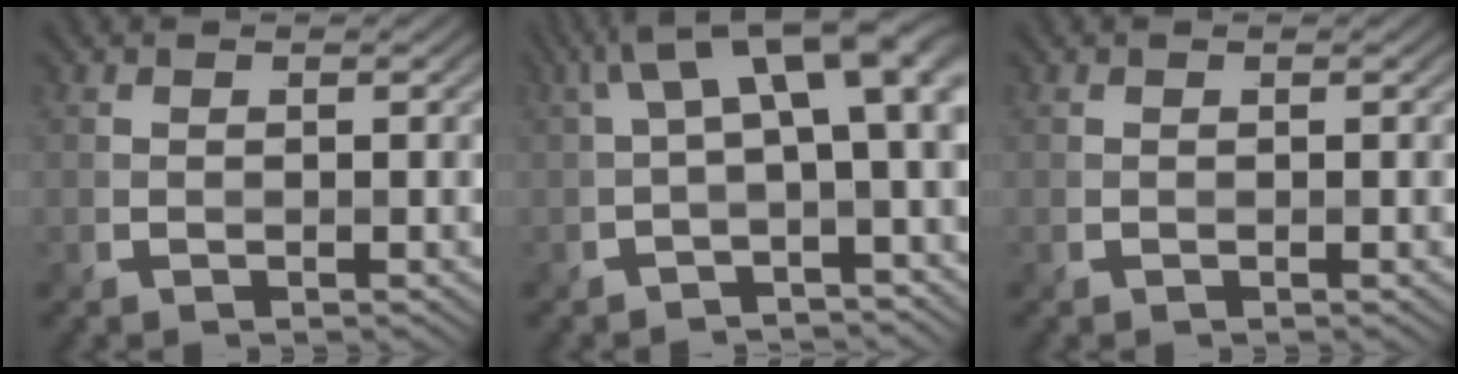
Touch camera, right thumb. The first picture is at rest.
{"total": 9.3, "force": [1.5, 3.2, 8.6], "torque": [-0.137, 0.018, 0.025]}
{"total": 0.0}